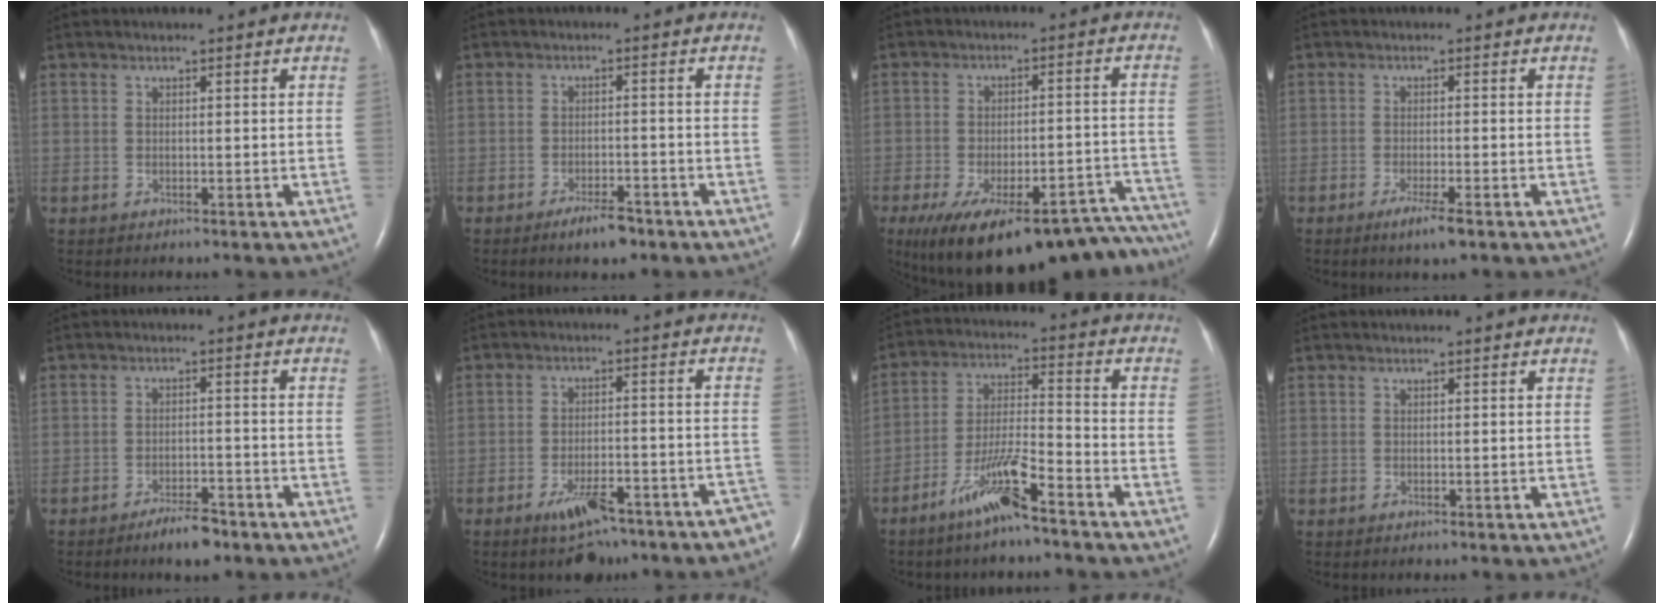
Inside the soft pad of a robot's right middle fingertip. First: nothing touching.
{"total": 4.0, "force": [-3.0, 1.1, 2.4], "torque": [-0.047, -0.001, -0.047]}
{"total": 26.0, "force": [-21.9, 6.5, 12.3], "torque": [-0.141, 0.000, -0.288]}
{"total": 3.7, "force": [-2.2, 0.1, 2.9], "torque": [-0.056, -0.010, -0.039]}
{"total": 4.4, "force": [-3.5, 1.1, 2.5], "torque": [-0.047, 0.000, -0.056]}
{"total": 11.0, "force": [-8.7, 3.2, 5.9], "torque": [-0.063, 0.029, -0.125]}
{"total": 9.5, "force": [-6.6, 0.8, 6.7], "torque": [-0.137, -0.013, -0.128]}
{"total": 0.0}